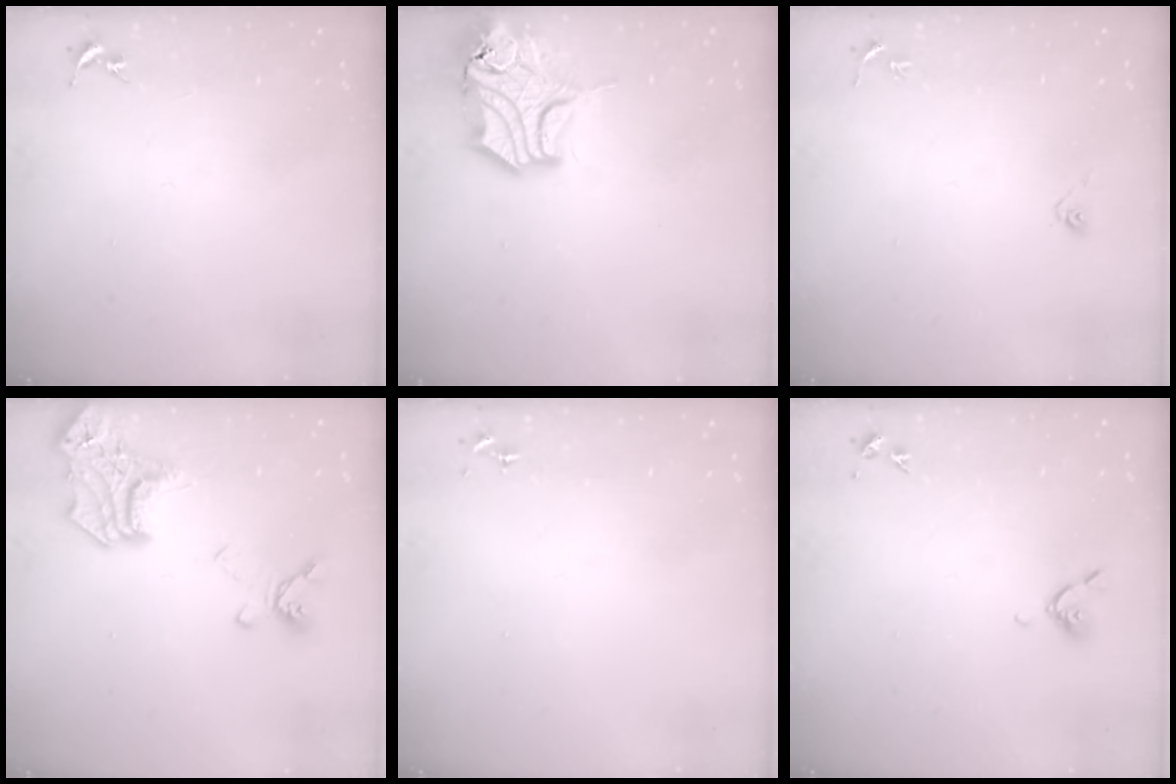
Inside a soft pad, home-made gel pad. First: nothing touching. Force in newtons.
{"total": 16.7, "press": 16.5, "slide": 2.5}
{"total": 3.5, "press": 3.2, "slide": 1.5}
{"total": 19.9, "press": 19.9, "slide": 0.9}
{"total": 0.0}
{"total": 5.6, "press": 5.5, "slide": 1.0}